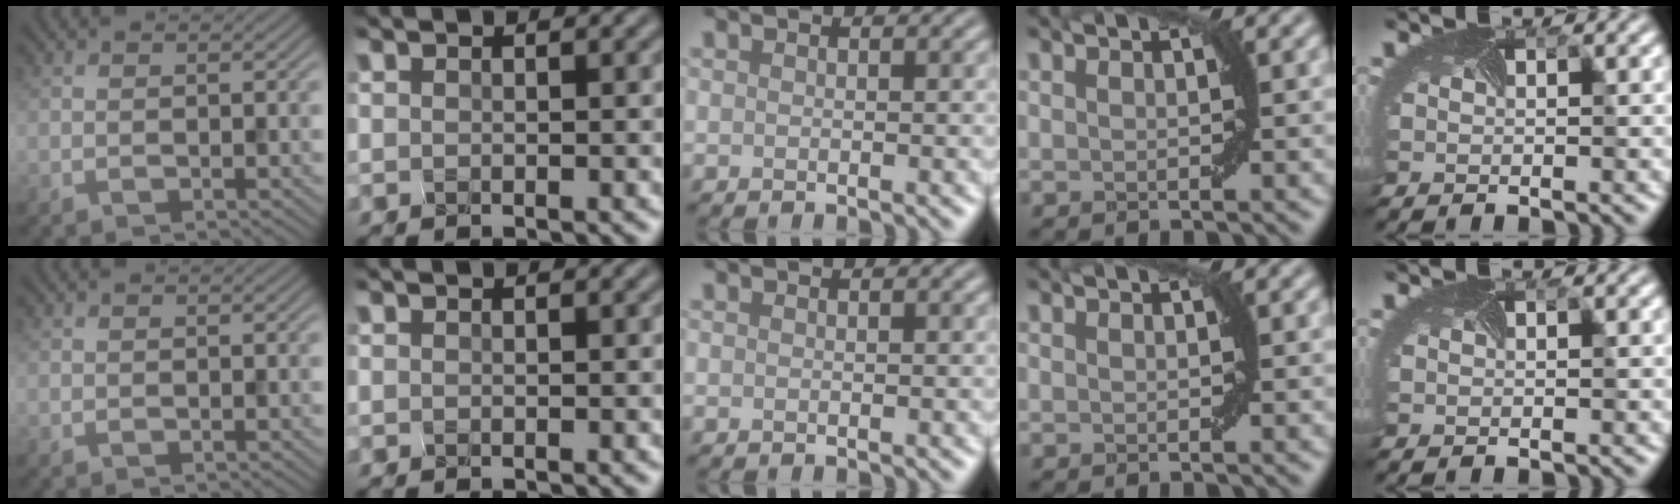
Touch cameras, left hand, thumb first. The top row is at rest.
{}